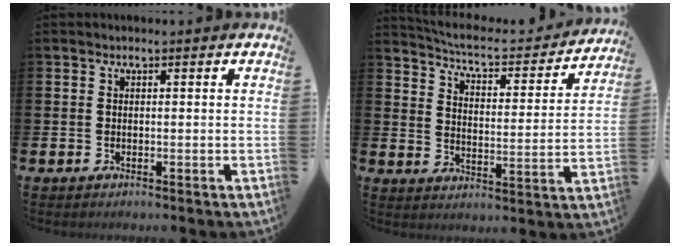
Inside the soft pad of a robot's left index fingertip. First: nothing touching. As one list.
[{"total": 5.5, "force": [5.2, 1.0, 1.7], "torque": [-0.056, -0.044, 0.081]}]